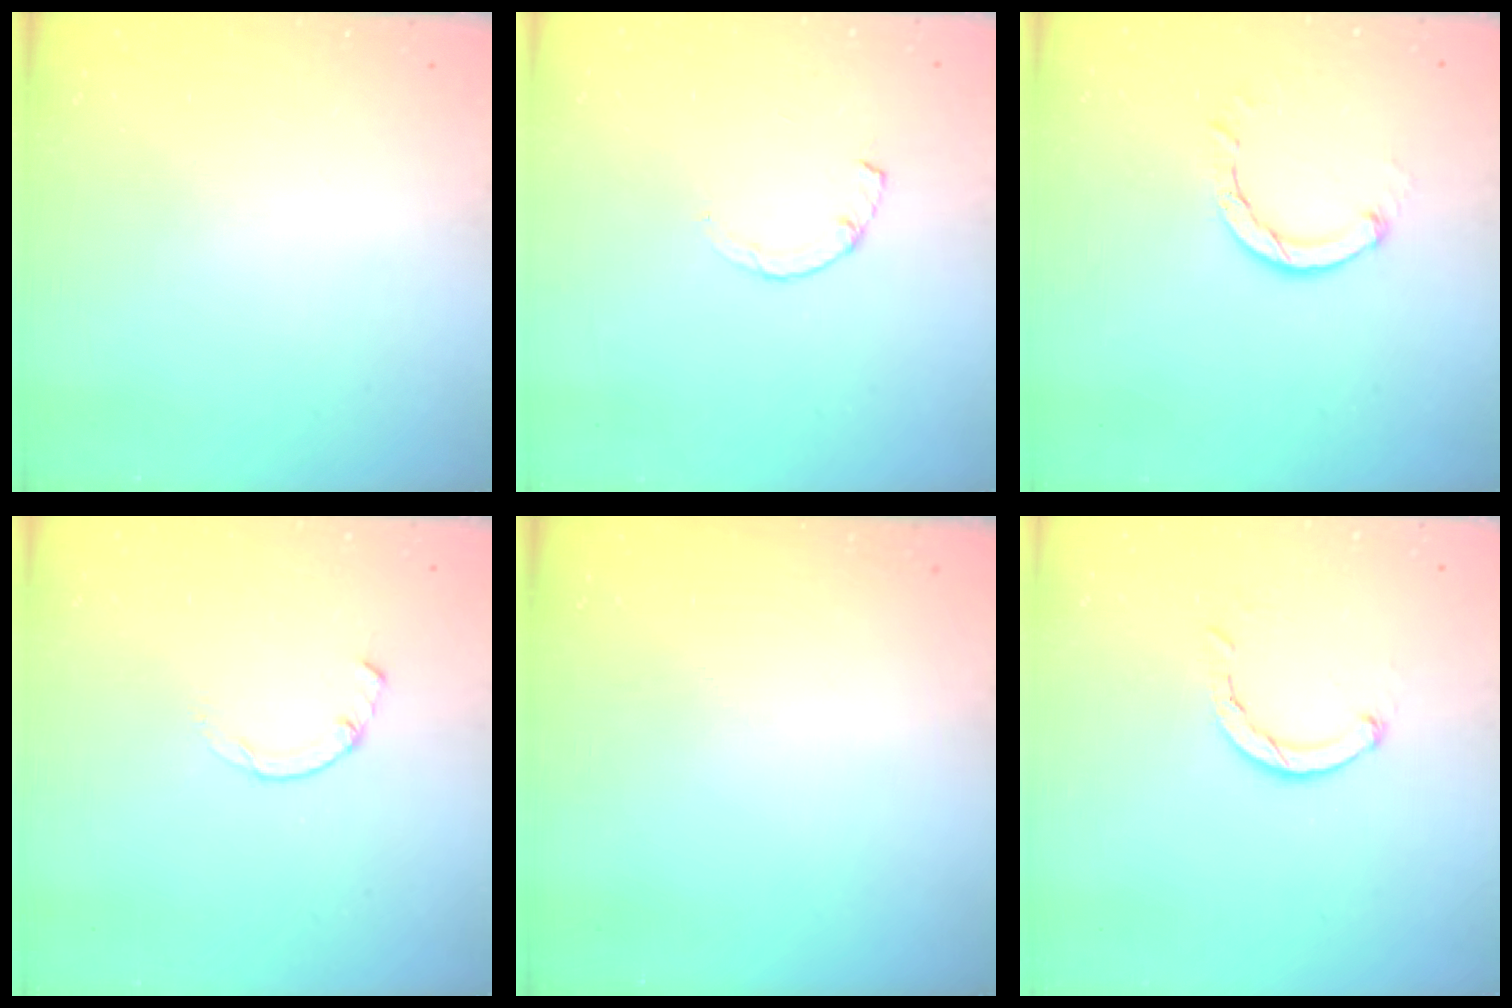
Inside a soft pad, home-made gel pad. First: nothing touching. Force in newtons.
{"total": 1.0, "press": 0.9, "slide": 0.2}
{"total": 3.0, "press": 3.0, "slide": 0.4}
{"total": 0.5, "press": 0.4, "slide": 0.3}
{"total": 0.0}
{"total": 2.4, "press": 2.3, "slide": 0.4}